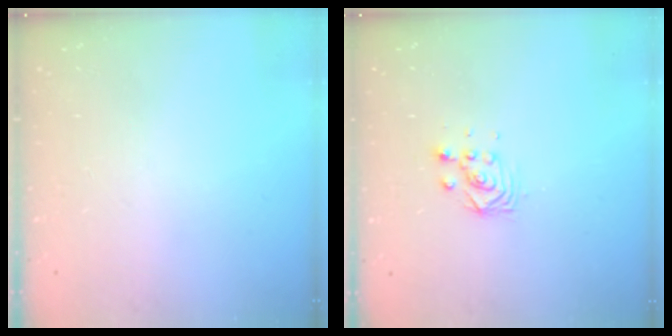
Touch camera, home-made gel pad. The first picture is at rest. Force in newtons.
{"total": 3.0, "press": 3.0, "slide": 0.0}